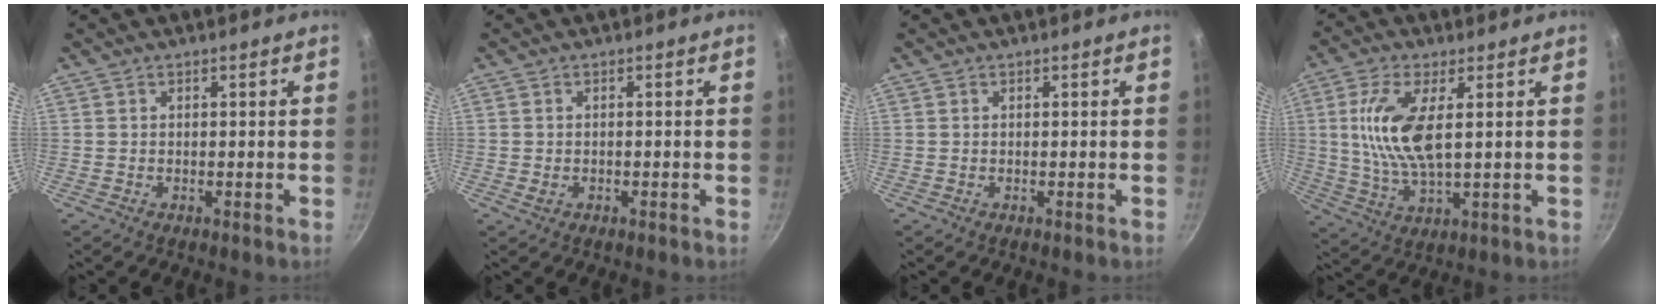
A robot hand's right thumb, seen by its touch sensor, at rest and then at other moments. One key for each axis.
{"total": 1.0, "fx": -0.3, "fy": 0.6, "fz": 0.8, "tx": -0.015, "ty": 0.001, "tz": -0.005}
{"total": 0.0}
{"total": 11.4, "fx": 2.2, "fy": 4.3, "fz": 10.3, "tx": -0.217, "ty": -0.005, "tz": 0.048}